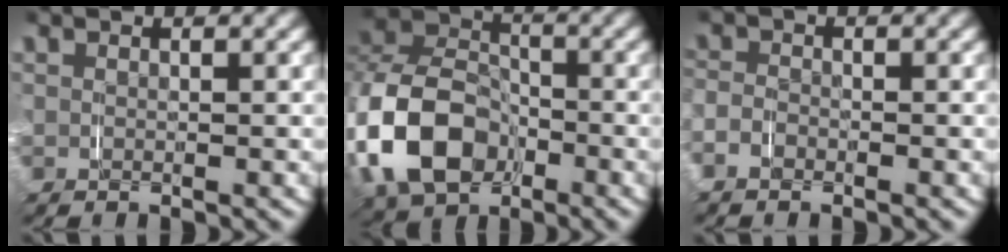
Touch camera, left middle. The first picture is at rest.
{"total": 12.5, "force": [-2.9, 10.2, 6.7], "torque": [-0.172, -0.026, -0.051]}
{"total": 1.7, "force": [-1.3, 1.0, 0.3], "torque": [-0.018, -0.006, -0.028]}